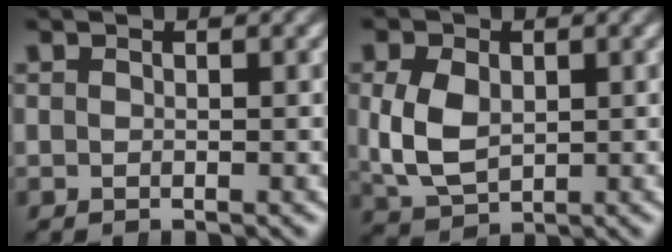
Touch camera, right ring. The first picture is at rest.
{"total": 5.4, "force": [-0.4, 4.3, 3.2], "torque": [-0.087, -0.022, 0.013]}